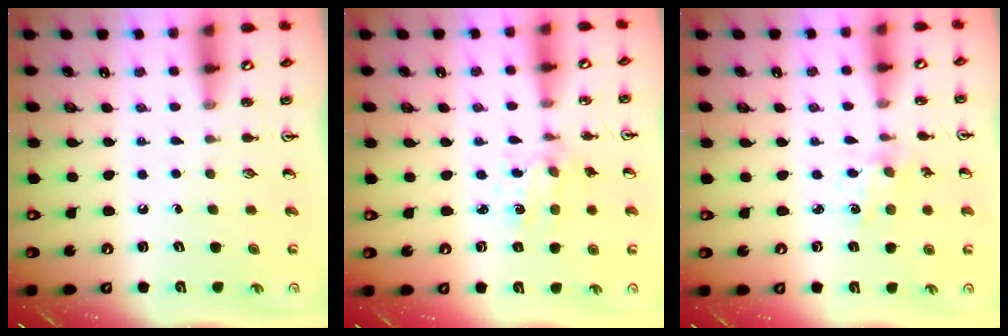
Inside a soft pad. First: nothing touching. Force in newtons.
{"total": 1.8, "press": 1.8, "slide": 0.3}
{"total": 1.1, "press": 1.1, "slide": 0.2}